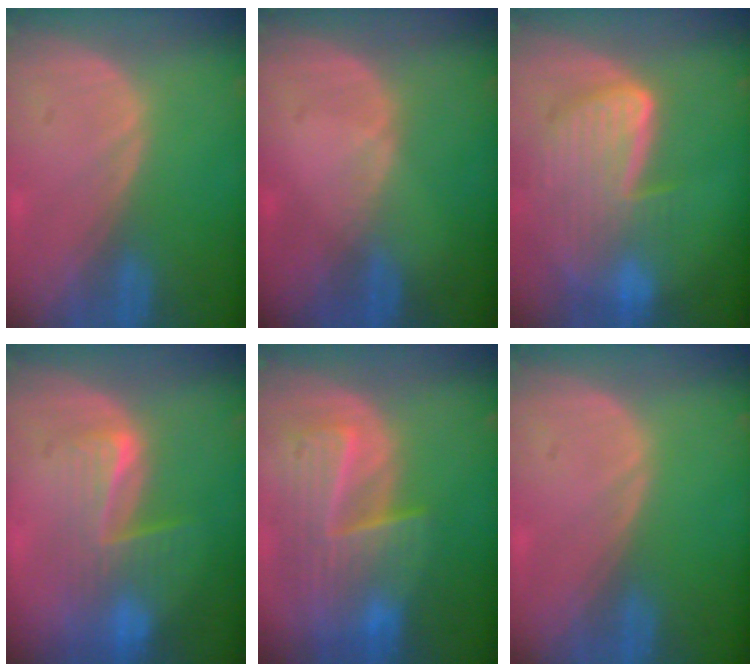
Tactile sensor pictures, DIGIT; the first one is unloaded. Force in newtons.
{"total": 0.7, "press": 0.5, "slide": 0.5}
{"total": 9.1, "press": 8.0, "slide": 4.5}
{"total": 6.7, "press": 6.5, "slide": 1.4}
{"total": 9.9, "press": 8.5, "slide": 5.0}
{"total": 0.0}